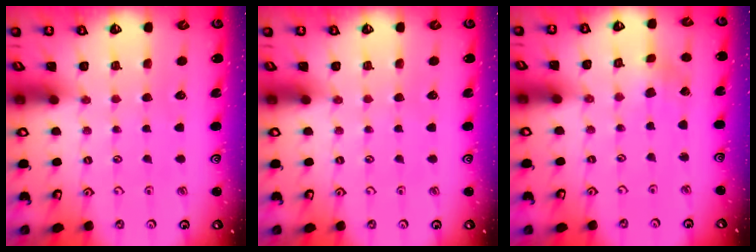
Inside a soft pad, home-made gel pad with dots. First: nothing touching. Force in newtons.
{"total": 0.0}
{"total": 0.8, "press": 0.8, "slide": 0.2}